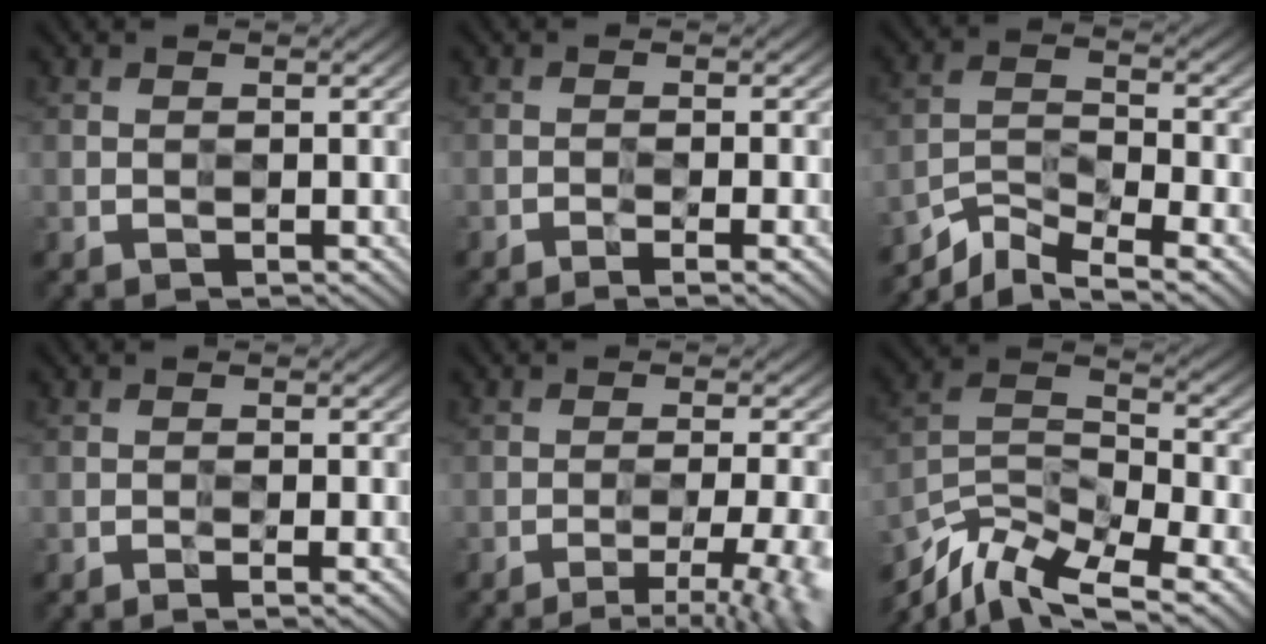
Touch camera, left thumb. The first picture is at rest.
{"total": 2.4, "force": [-1.4, 0.3, 2.0], "torque": [-0.030, 0.004, -0.028]}
{"total": 6.9, "force": [-5.3, 1.8, 4.0], "torque": [-0.076, -0.008, -0.107]}
{"total": 1.6, "force": [-0.8, 0.2, 1.4], "torque": [-0.022, 0.002, -0.015]}
{"total": 7.8, "force": [-4.2, 2.0, 6.2], "torque": [-0.083, 0.002, -0.054]}
{"total": 11.9, "force": [-8.1, 3.9, 7.8], "torque": [-0.155, -0.012, -0.158]}